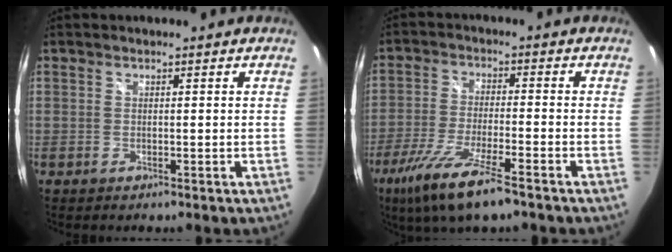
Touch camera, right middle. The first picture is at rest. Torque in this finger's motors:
{"motor_torque": [1.08, -1.06, 0.75, 0.21]}